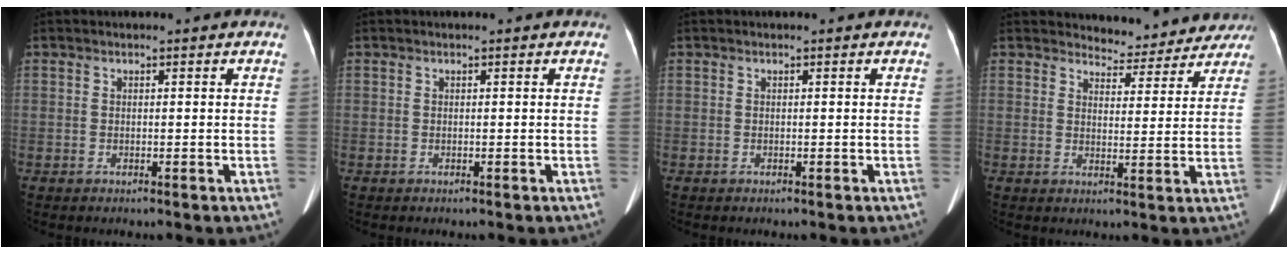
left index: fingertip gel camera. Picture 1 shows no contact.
{"total": 0.0}
{"total": 0.0}
{"total": 9.4, "force": [8.9, 2.9, -0.2], "torque": [0.027, -0.006, 0.090]}